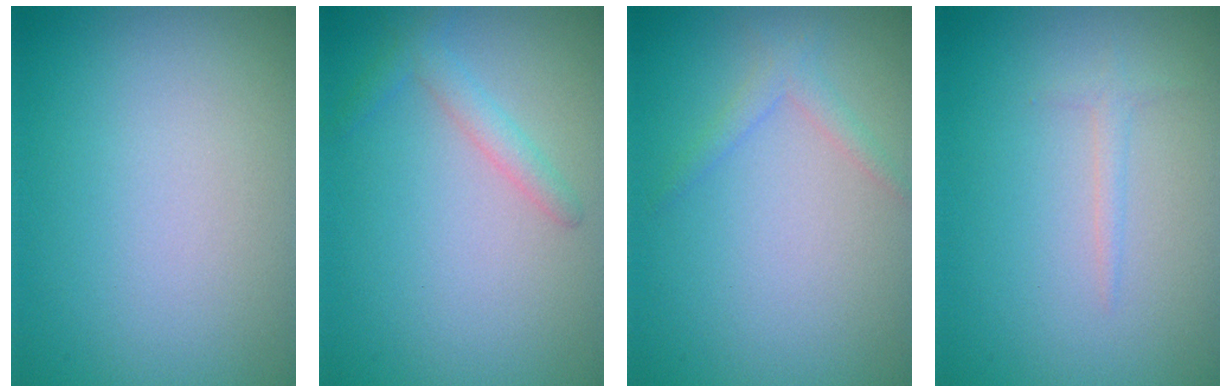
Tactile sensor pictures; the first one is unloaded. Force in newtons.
{"total": 1.6, "press": 1.6, "slide": 0.1}
{"total": 1.3, "press": 1.3, "slide": 0.1}
{"total": 0.8, "press": 0.8, "slide": 0.1}